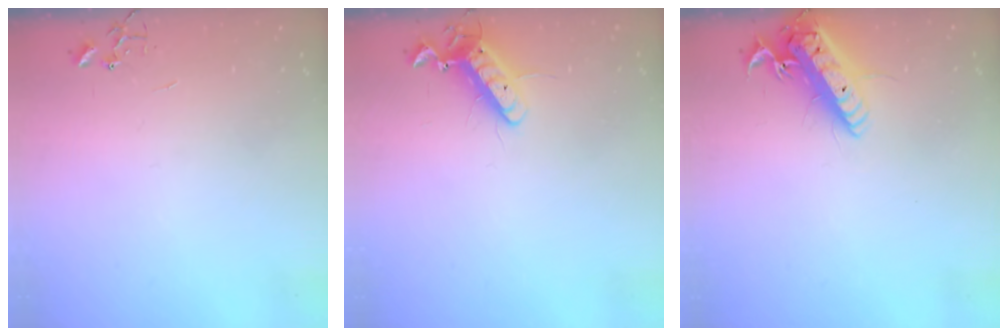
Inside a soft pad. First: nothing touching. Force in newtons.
{"total": 11.6, "press": 11.5, "slide": 1.5}
{"total": 16.4, "press": 16.1, "slide": 3.0}